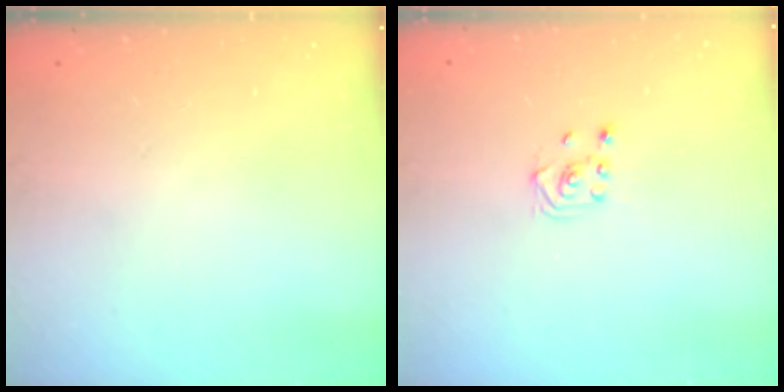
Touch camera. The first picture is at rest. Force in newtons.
{"total": 2.3, "press": 2.2, "slide": 0.8}